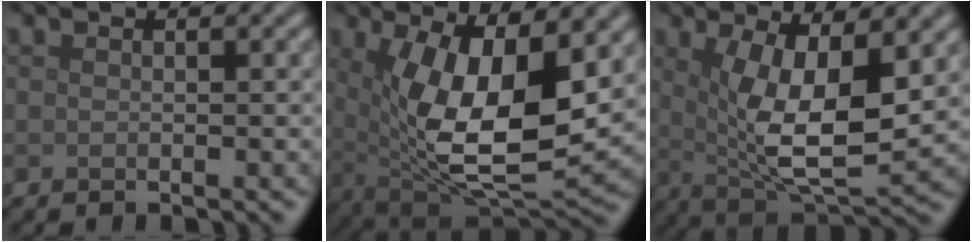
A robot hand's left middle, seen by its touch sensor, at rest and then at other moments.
{"total": 12.9, "force": [2.0, 5.2, 11.6], "torque": [-0.204, -0.026, 0.038]}
{"total": 9.2, "force": [1.2, 3.2, 8.6], "torque": [-0.154, -0.016, 0.026]}